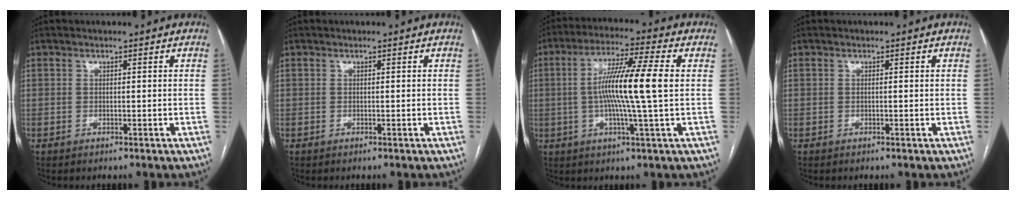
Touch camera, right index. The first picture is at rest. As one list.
[{"total": 0.0}, {"total": 12.0, "force": [0.4, -0.7, 12.0], "torque": [-0.221, 0.005, 0.001]}, {"total": 0.0}]